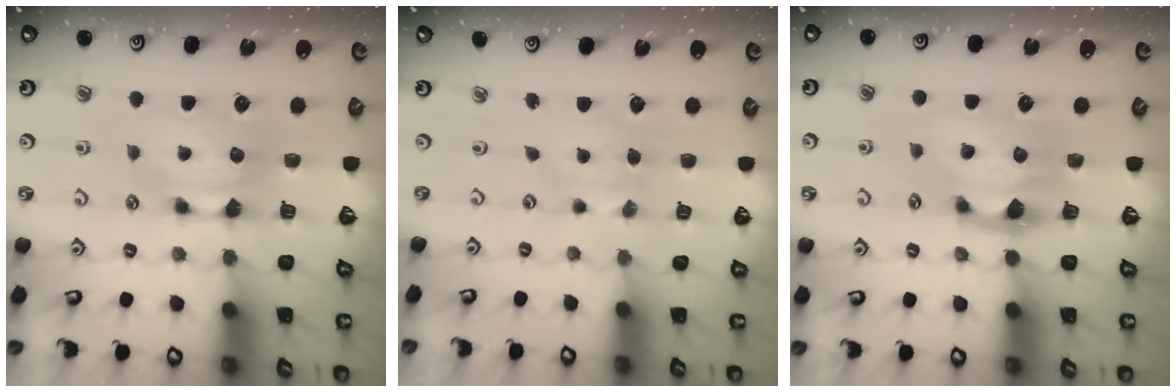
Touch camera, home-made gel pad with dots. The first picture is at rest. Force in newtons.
{"total": 1.0, "press": 0.9, "slide": 0.3}
{"total": 1.1, "press": 0.6, "slide": 0.9}